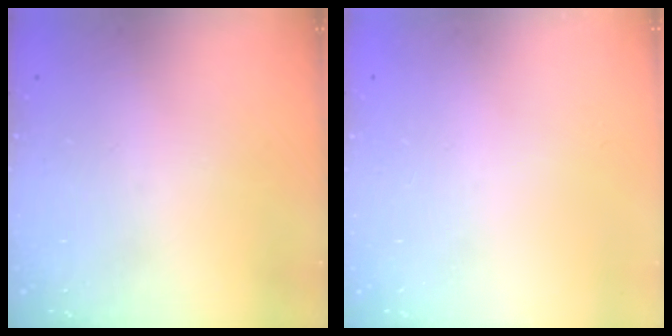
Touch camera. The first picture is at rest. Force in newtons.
{"total": 0.0}